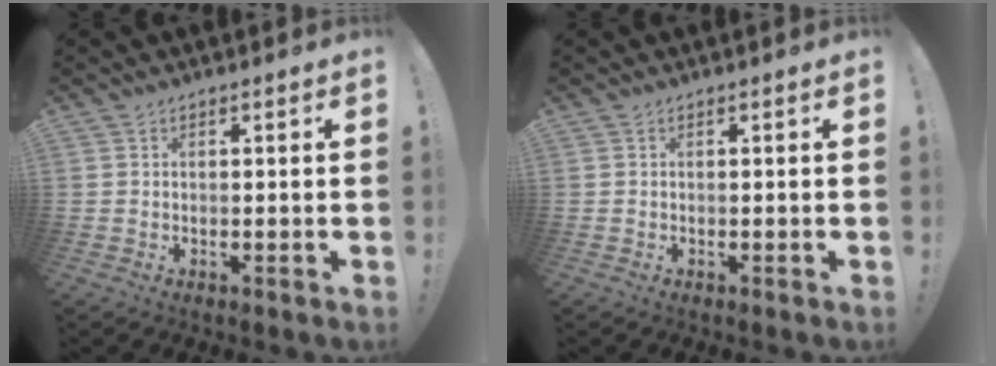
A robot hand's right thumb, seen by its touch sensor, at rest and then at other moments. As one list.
[{"total": 0.0}]